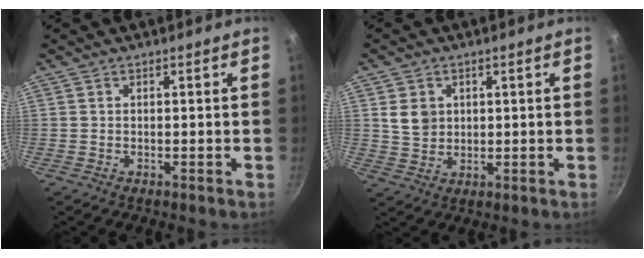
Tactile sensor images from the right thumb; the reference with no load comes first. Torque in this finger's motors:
{"motor_torque": [-0.72, 0.67, 0.23, 0.01, 0.00]}